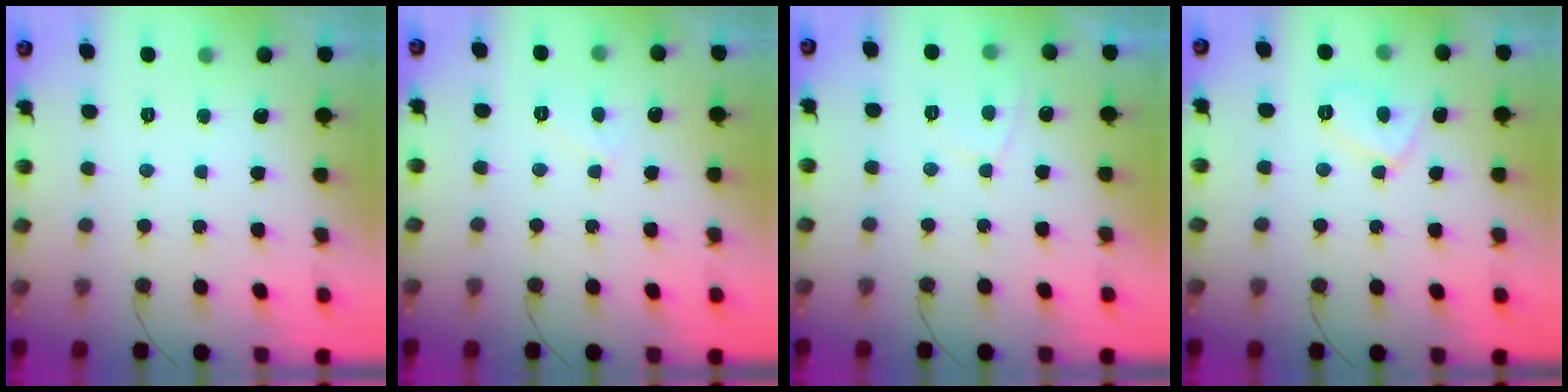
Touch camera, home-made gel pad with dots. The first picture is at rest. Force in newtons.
{"total": 3.9, "press": 3.9, "slide": 0.4}
{"total": 2.5, "press": 2.4, "slide": 0.6}
{"total": 6.7, "press": 6.7, "slide": 0.5}